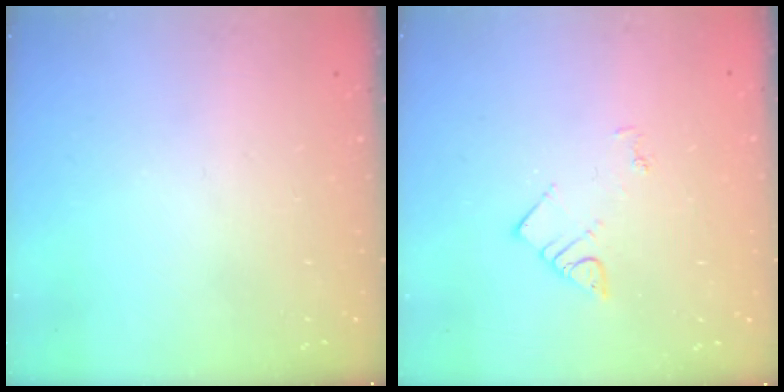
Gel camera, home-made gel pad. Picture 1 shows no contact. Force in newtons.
{"total": 3.7, "press": 3.6, "slide": 0.4}